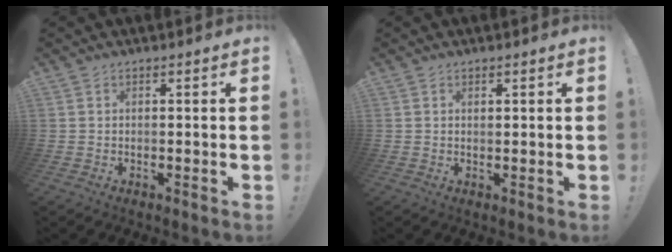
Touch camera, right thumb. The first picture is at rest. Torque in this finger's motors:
{"motor_torque": [-0.32, 0.02, -0.27, 0.20, 0.05]}